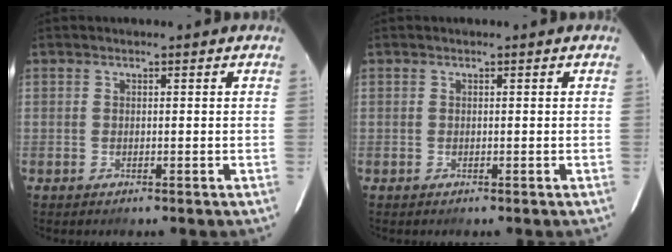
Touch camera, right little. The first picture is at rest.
{"total": 0.0}